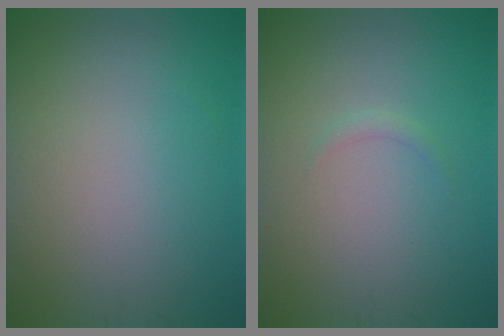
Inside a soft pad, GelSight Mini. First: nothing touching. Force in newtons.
{"total": 0.8, "press": 0.8, "slide": 0.0}